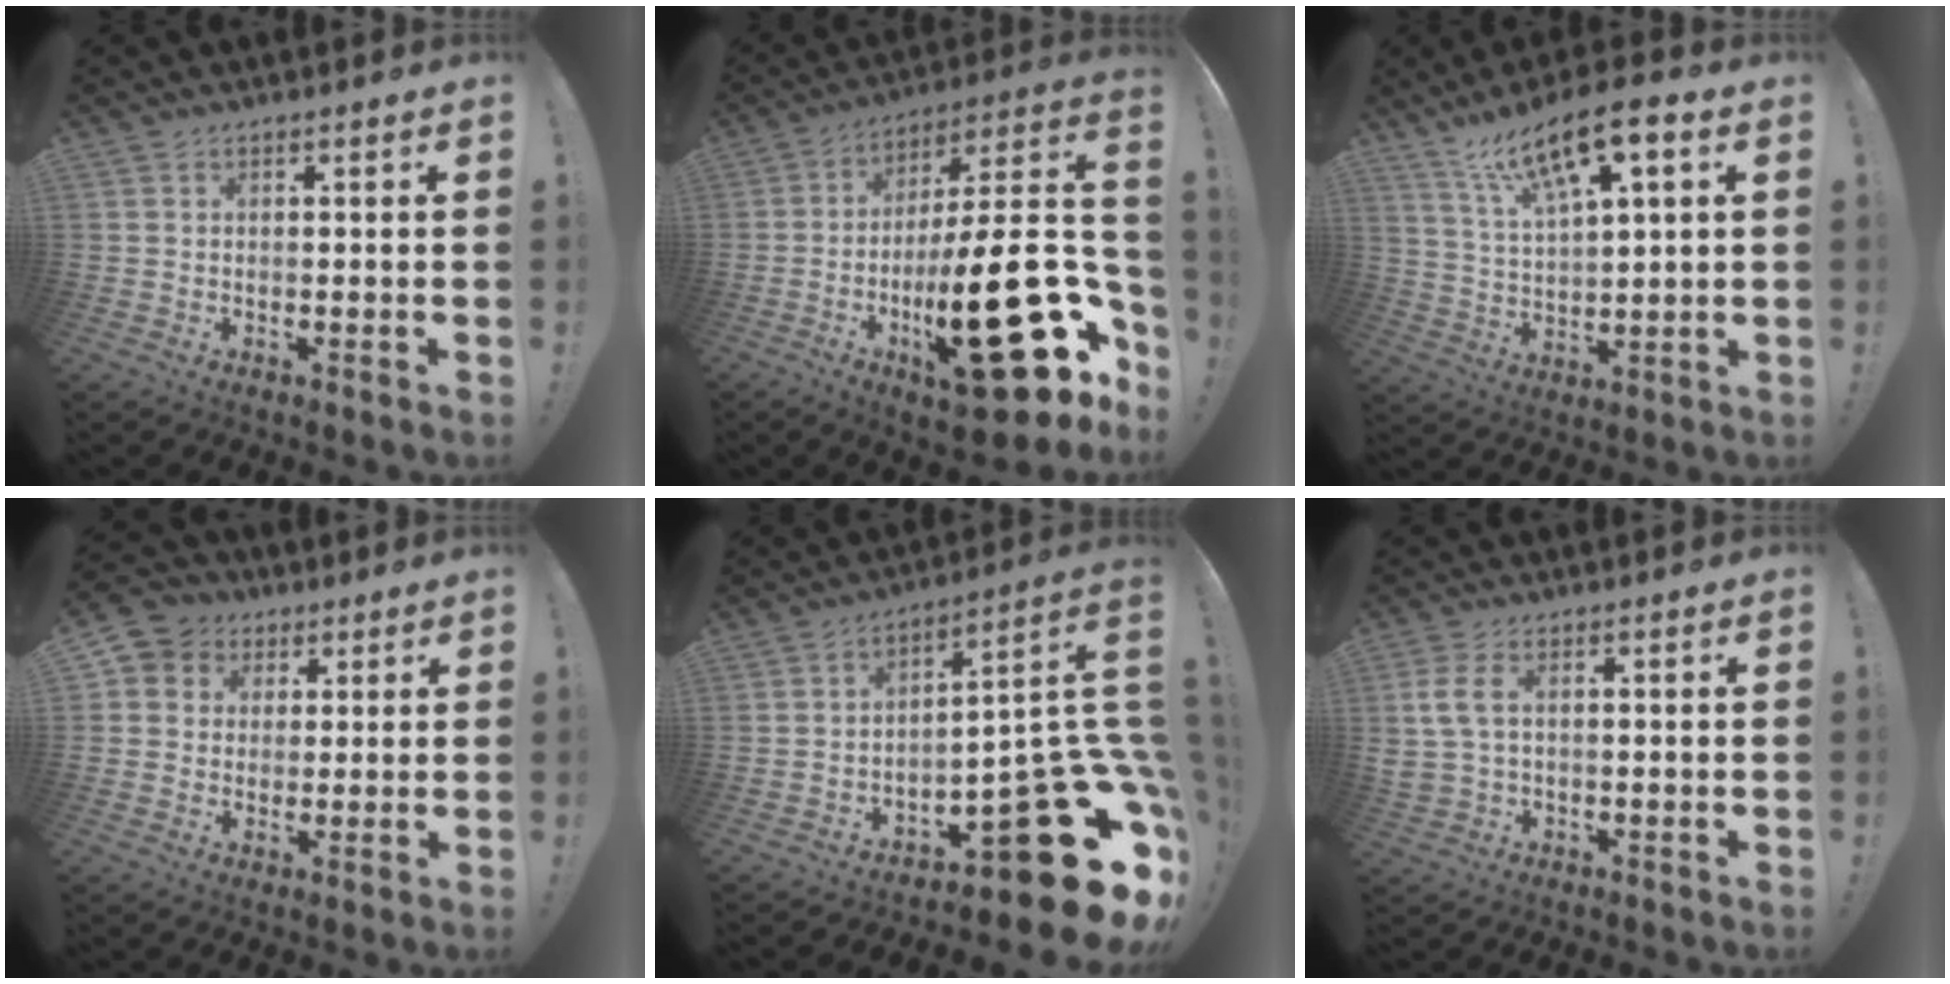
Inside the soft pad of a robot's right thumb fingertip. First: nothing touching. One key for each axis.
{"total": 33.2, "fx": -10.4, "fy": 9.4, "fz": 30.1, "tx": -0.443, "ty": 0.028, "tz": -0.150}
{"total": 13.2, "fx": 8.4, "fy": 3.6, "fz": 9.6, "tx": -0.165, "ty": -0.038, "tz": 0.140}
{"total": 6.0, "fx": 1.3, "fy": 5.7, "fz": 1.2, "tx": -0.018, "ty": -0.001, "tz": 0.028}
{"total": 21.4, "fx": -10.3, "fy": 6.6, "fz": 17.6, "tx": -0.185, "ty": 0.034, "tz": -0.156}
{"total": 6.6, "fx": 1.3, "fy": 3.6, "fz": 5.4, "tx": -0.109, "ty": -0.006, "tz": 0.025}